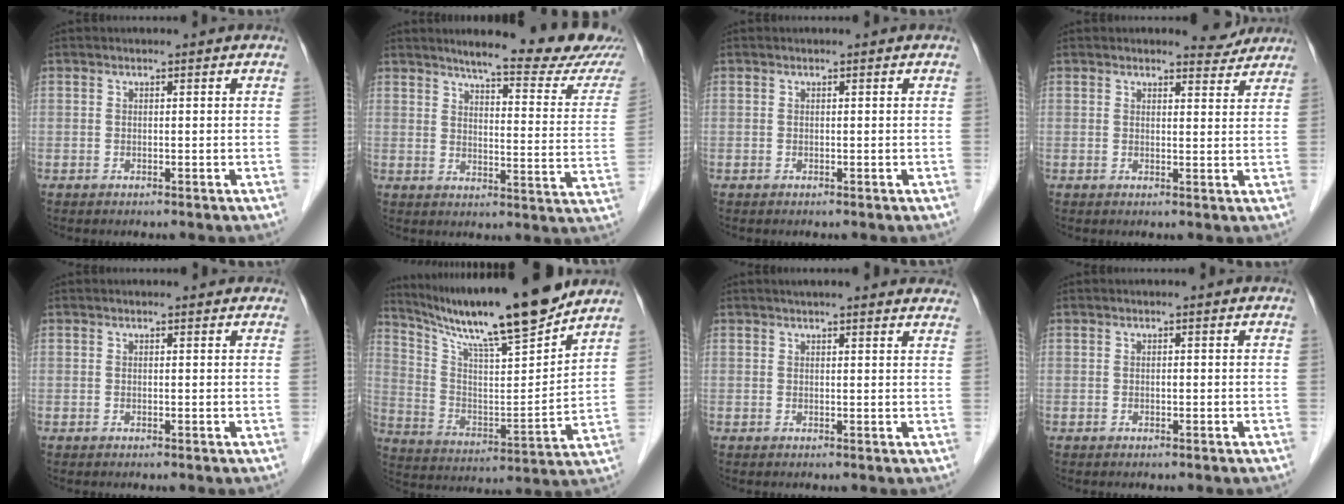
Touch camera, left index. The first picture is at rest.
{"total": 18.6, "force": [16.3, 1.4, 8.8], "torque": [-0.102, -0.056, 0.189]}
{"total": 0.0}
{"total": 3.2, "force": [3.1, 0.9, 0.2], "torque": [-0.006, -0.008, 0.031]}
{"total": 1.3, "force": [1.1, 0.4, 0.5], "torque": [-0.013, 0.007, 0.011]}
{"total": 19.5, "force": [16.5, 0.3, 10.4], "torque": [-0.181, -0.009, 0.276]}
{"total": 12.4, "force": [11.1, 1.7, 5.1], "torque": [-0.053, 0.024, 0.123]}
{"total": 0.0}